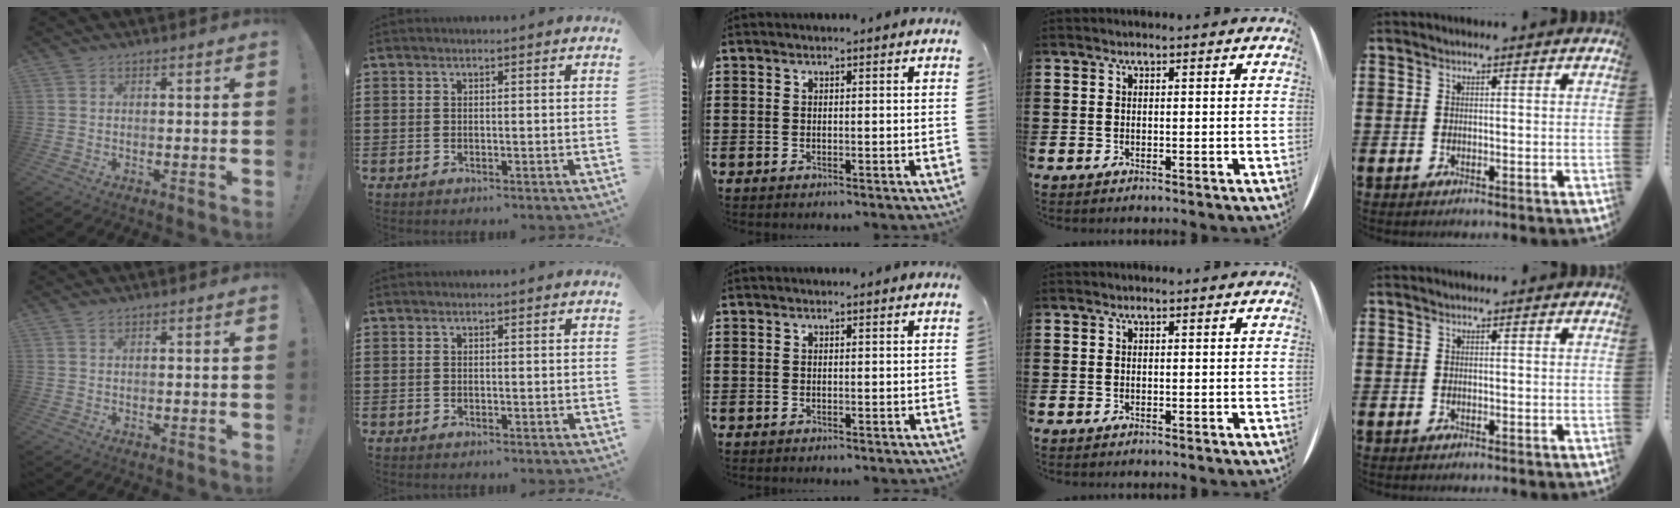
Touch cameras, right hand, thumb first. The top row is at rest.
{"thumb": {"total": 0.9, "force": [0.7, 0.2, 0.4], "torque": [-0.001, -0.002, 0.012]}}